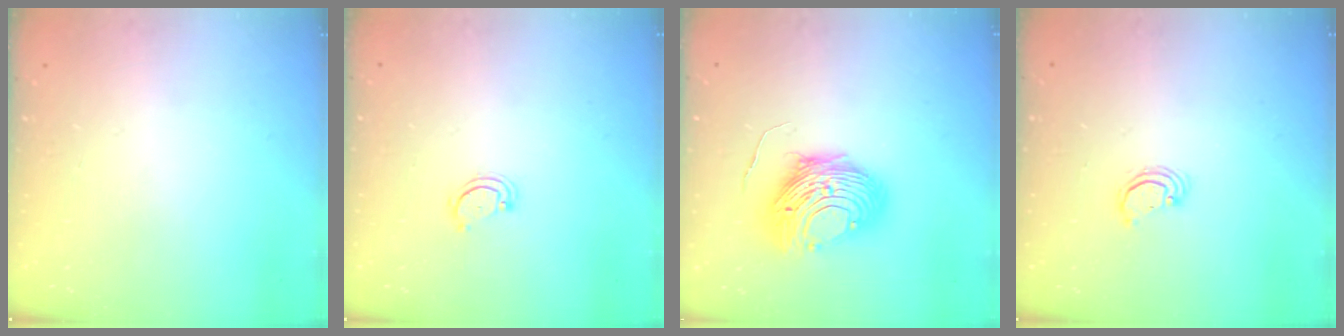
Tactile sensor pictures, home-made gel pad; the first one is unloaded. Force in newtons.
{"total": 2.6, "press": 2.6, "slide": 0.3}
{"total": 13.0, "press": 12.9, "slide": 1.4}
{"total": 2.7, "press": 2.7, "slide": 0.1}